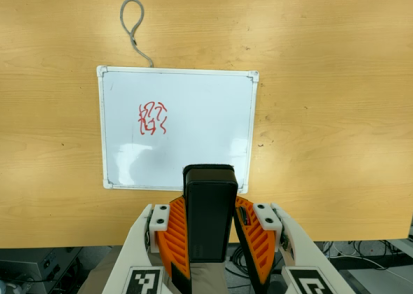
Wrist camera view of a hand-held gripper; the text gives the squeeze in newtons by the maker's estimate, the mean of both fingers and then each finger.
{"total": 5.0, "left": 4.4, "right": 5.6}